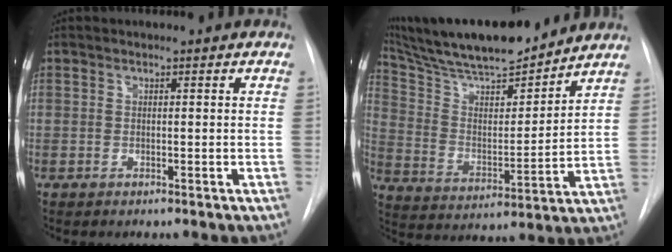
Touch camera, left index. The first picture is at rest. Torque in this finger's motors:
{"motor_torque": [-0.05, -0.79, 0.45, 0.08]}